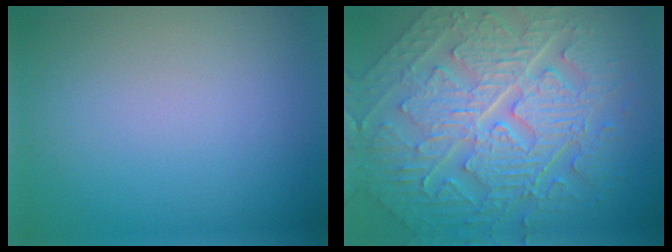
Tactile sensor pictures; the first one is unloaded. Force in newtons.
{"total": 11.1, "press": 7.6, "slide": 8.1}